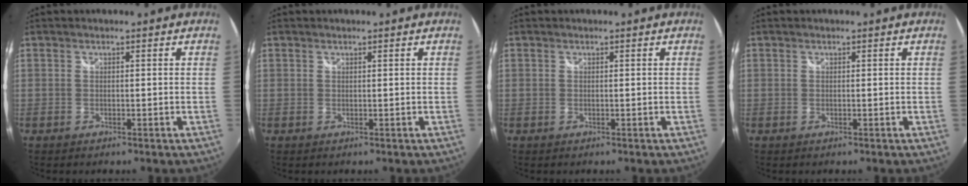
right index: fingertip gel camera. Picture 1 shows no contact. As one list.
[{"total": 0.0}, {"total": 0.0}, {"total": 0.0}]